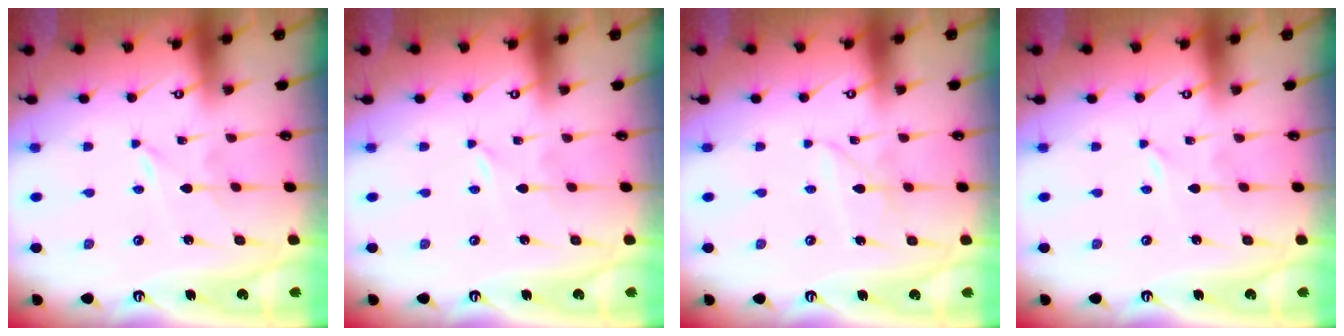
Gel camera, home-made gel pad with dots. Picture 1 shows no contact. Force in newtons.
{"total": 0.0}
{"total": 3.5, "press": 3.5, "slide": 0.4}
{"total": 0.0}